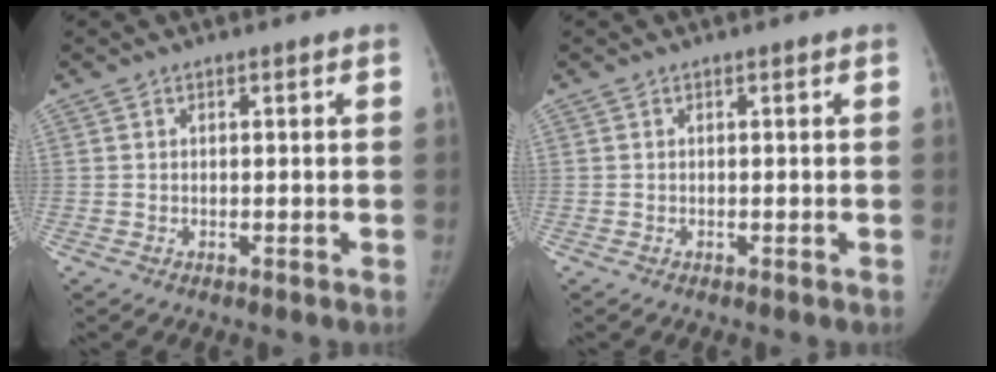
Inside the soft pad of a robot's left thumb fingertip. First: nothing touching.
{"total": 0.0}